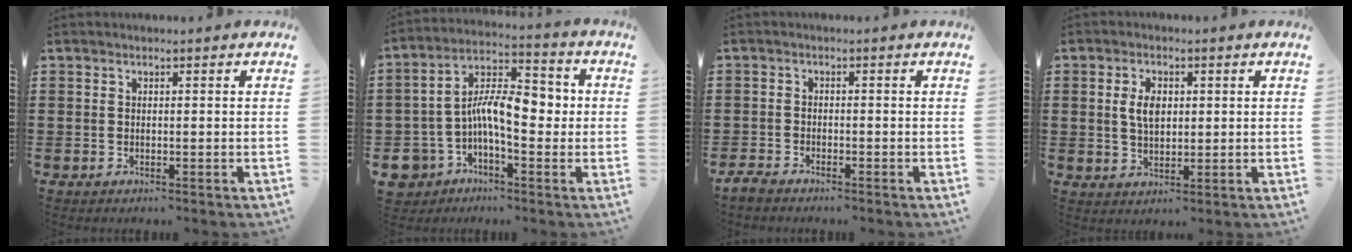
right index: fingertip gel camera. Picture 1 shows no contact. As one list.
[{"total": 11.5, "force": [-0.4, 6.4, 9.5], "torque": [-0.181, 0.008, -0.007]}, {"total": 1.5, "force": [-1.4, 0.3, 0.3], "torque": [-0.018, 0.000, -0.032]}, {"total": 4.0, "force": [0.8, 2.3, 3.2], "torque": [-0.059, 0.007, 0.010]}]